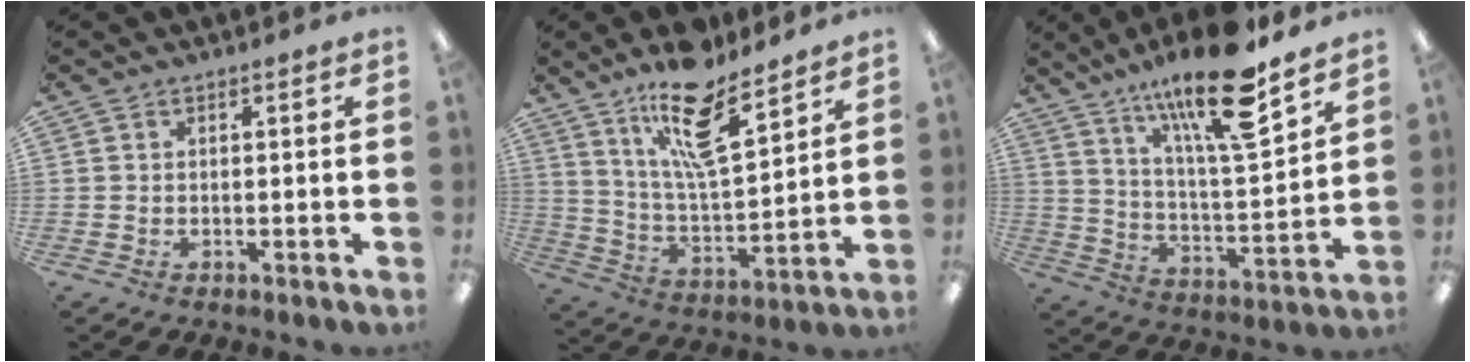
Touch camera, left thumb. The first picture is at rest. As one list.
[{"total": 17.5, "force": [12.3, 5.7, 11.2], "torque": [-0.189, -0.062, 0.204]}, {"total": 20.0, "force": [14.1, 4.7, 13.4], "torque": [-0.231, -0.081, 0.229]}]